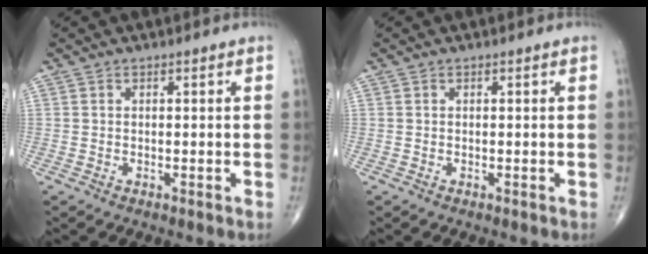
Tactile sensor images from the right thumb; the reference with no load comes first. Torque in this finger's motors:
{"motor_torque": [-0.01, 0.00, 0.01, -0.03, 0.01]}